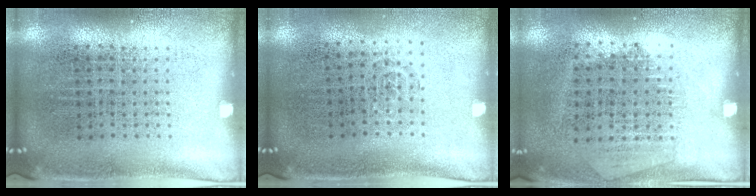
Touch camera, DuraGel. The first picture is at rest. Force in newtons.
{"total": 0.6, "press": 0.4, "slide": 0.4}
{"total": 1.3, "press": 1.1, "slide": 0.6}